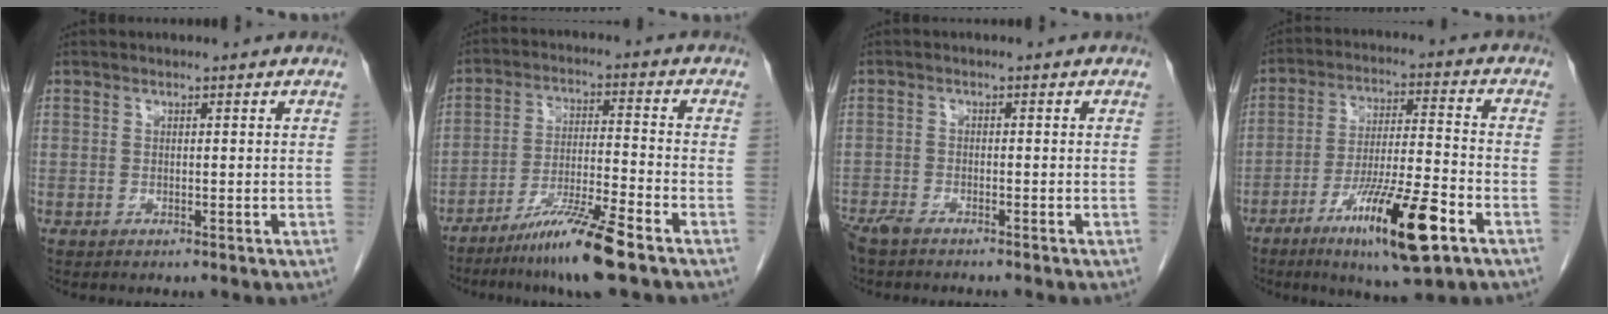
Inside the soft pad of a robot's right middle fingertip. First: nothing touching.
{"total": 9.7, "force": [-6.9, -0.7, 6.8], "torque": [-0.126, -0.031, -0.128]}
{"total": 3.9, "force": [-3.3, 0.6, 1.9], "torque": [-0.034, -0.008, -0.056]}
{"total": 14.4, "force": [-7.4, 1.3, 12.3], "torque": [-0.219, -0.023, -0.122]}